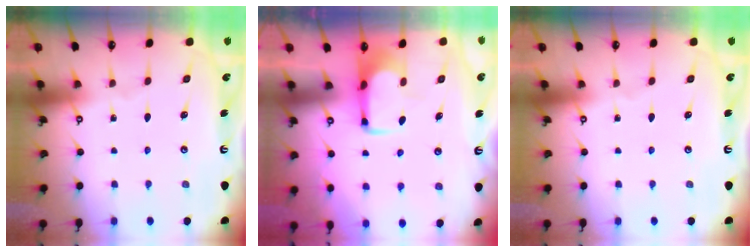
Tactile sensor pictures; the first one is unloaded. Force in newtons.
{"total": 2.0, "press": 2.0, "slide": 0.4}
{"total": 0.0}